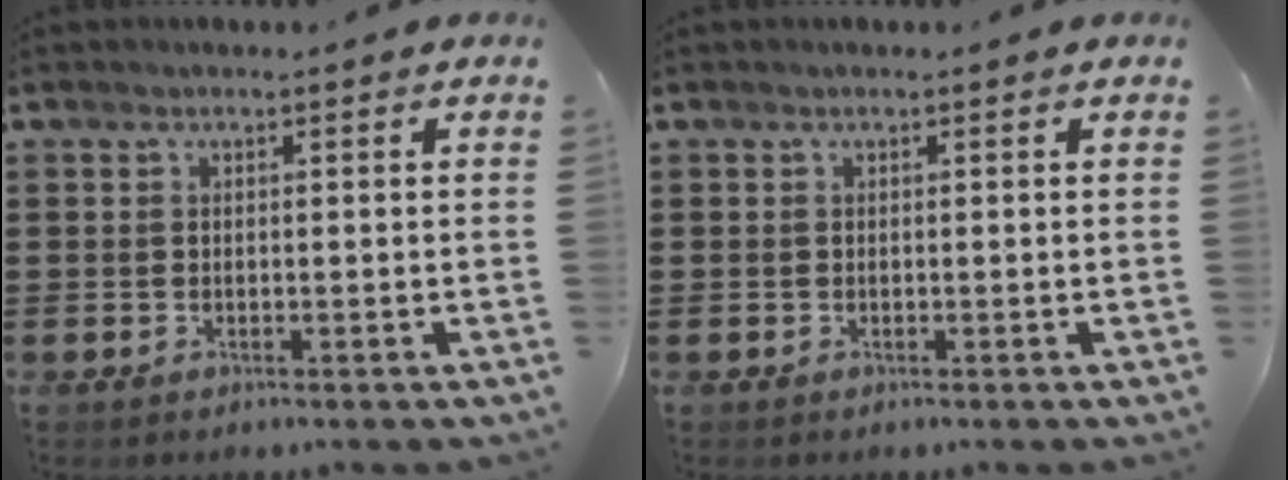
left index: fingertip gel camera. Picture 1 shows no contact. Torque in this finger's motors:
{"motor_torque": [0.00, 0.00, 0.00, 0.00]}